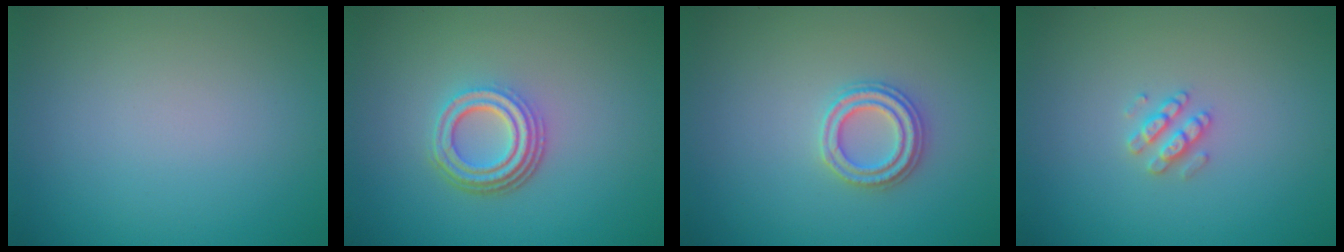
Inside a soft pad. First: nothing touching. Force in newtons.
{"total": 4.2, "press": 3.1, "slide": 2.9}
{"total": 2.4, "press": 2.4, "slide": 0.2}
{"total": 1.9, "press": 1.9, "slide": 0.3}